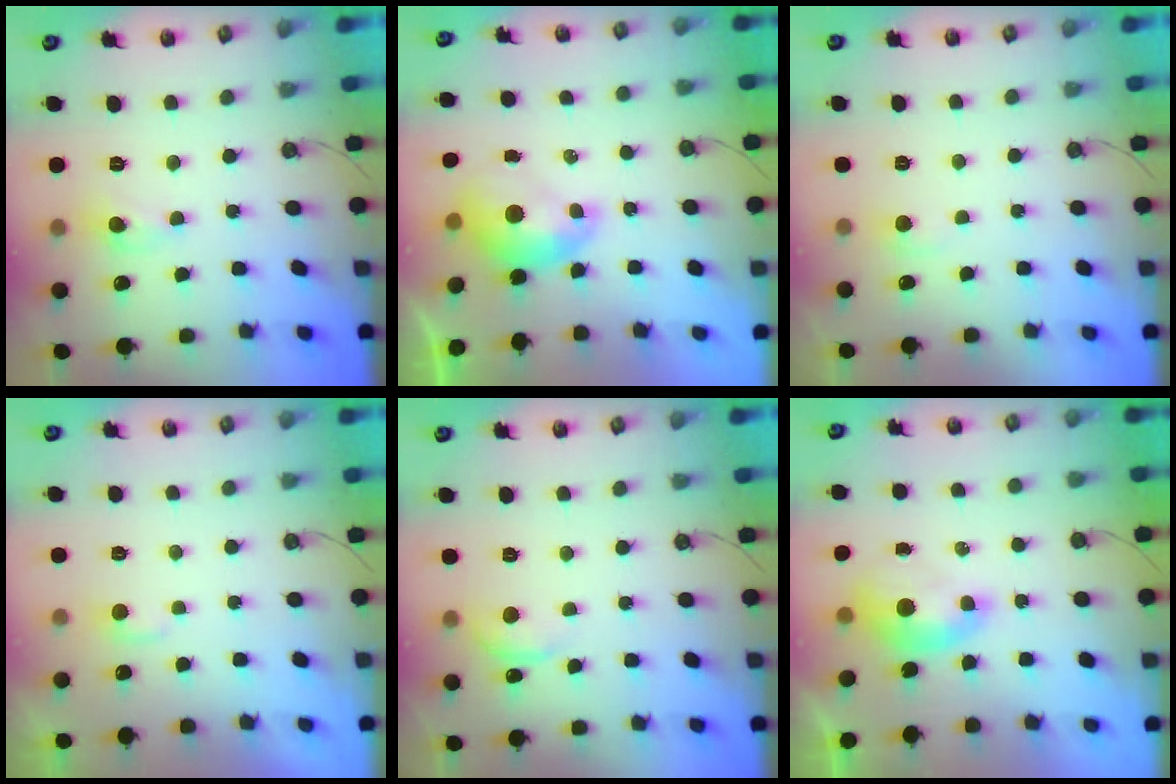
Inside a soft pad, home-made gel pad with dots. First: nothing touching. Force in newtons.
{"total": 1.3, "press": 1.3, "slide": 0.2}
{"total": 0.9, "press": 0.3, "slide": 0.8}
{"total": 2.8, "press": 2.8, "slide": 0.4}
{"total": 2.6, "press": 2.5, "slide": 0.7}
{"total": 1.7, "press": 1.6, "slide": 0.7}